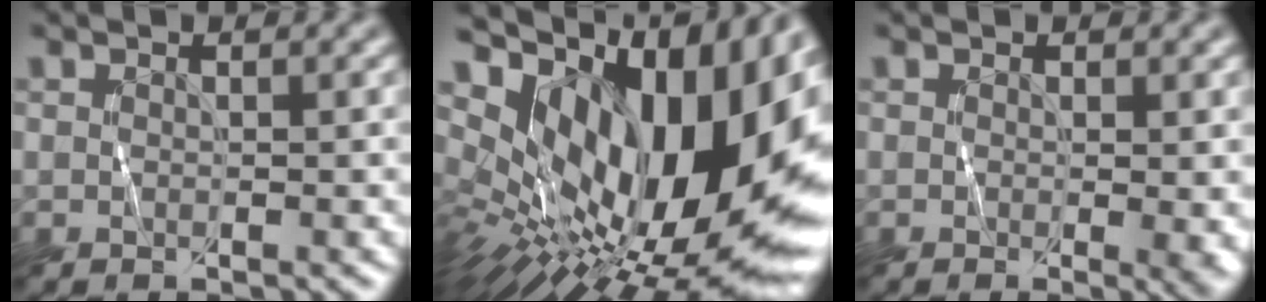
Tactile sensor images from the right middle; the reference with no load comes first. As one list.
[{"total": 19.3, "force": [4.9, 9.1, 16.4], "torque": [-0.249, 0.027, 0.078]}, {"total": 2.4, "force": [-0.2, 0.5, 2.3], "torque": [-0.029, -0.008, -0.003]}]